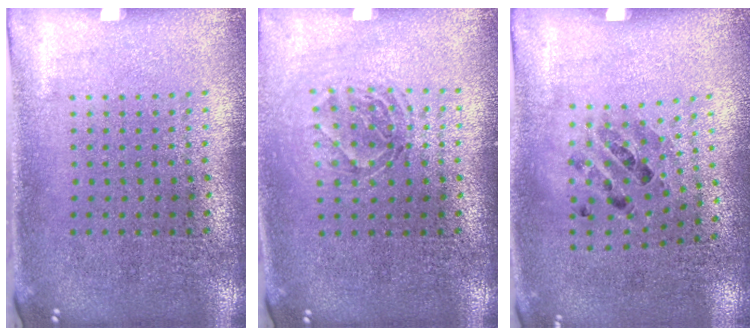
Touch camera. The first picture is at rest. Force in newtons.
{"total": 1.3, "press": 1.1, "slide": 0.6}
{"total": 0.9, "press": 0.8, "slide": 0.5}